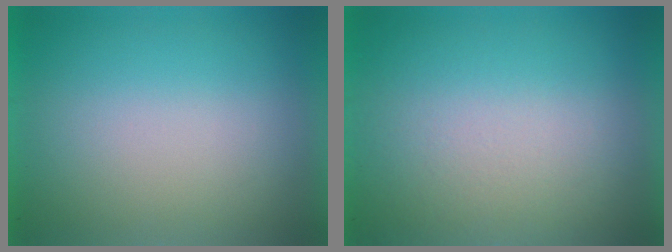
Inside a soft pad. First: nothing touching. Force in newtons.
{"total": 3.8}